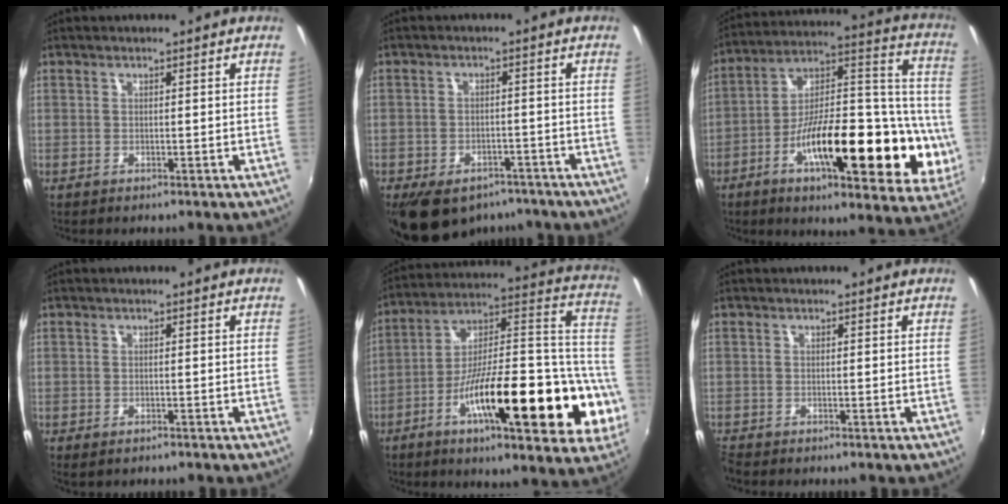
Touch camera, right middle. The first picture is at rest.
{"total": 12.4, "force": [-8.7, 6.9, 5.5], "torque": [-0.119, -0.004, -0.117]}
{"total": 30.3, "force": [-9.4, 10.4, 26.9], "torque": [-0.379, 0.010, -0.139]}
{"total": 1.9, "force": [-1.4, 0.8, 1.0], "torque": [-0.019, -0.009, -0.022]}
{"total": 30.7, "force": [-10.6, 8.4, 27.6], "torque": [-0.383, -0.004, -0.174]}
{"total": 1.7, "force": [-1.6, 0.3, 0.3], "torque": [-0.011, -0.011, -0.035]}